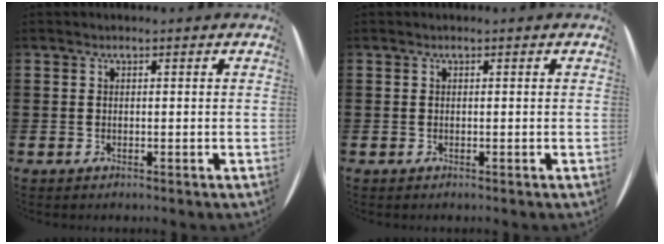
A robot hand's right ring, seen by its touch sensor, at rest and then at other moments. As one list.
[{"total": 0.0}]